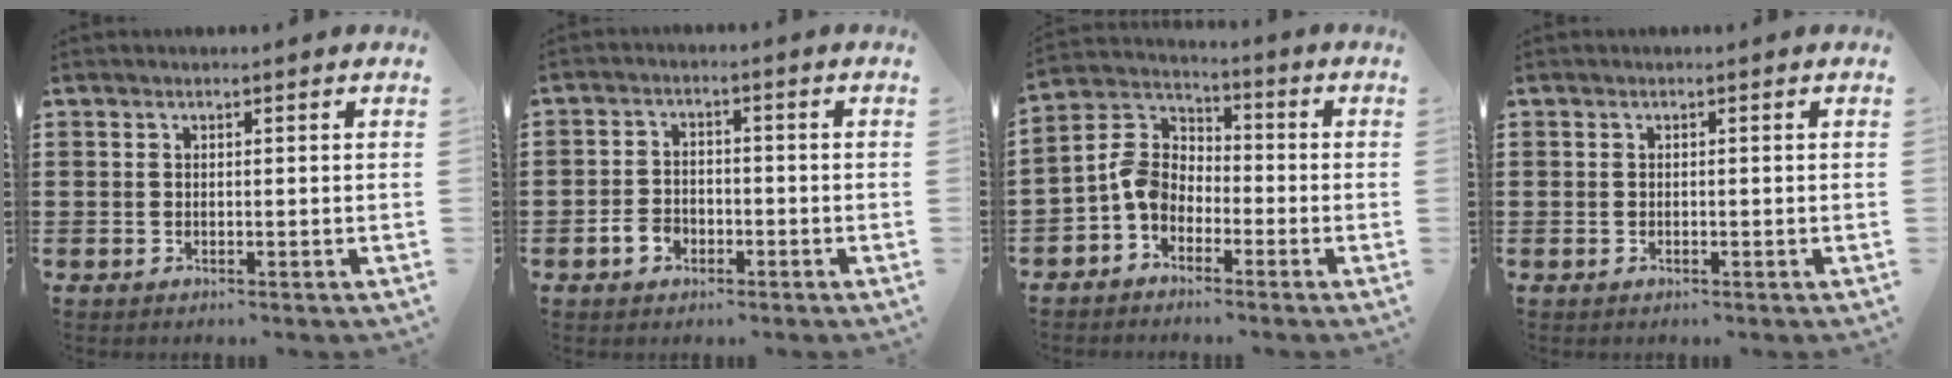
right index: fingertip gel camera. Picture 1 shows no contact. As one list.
[{"total": 3.2, "force": [-1.7, 2.3, 1.5], "torque": [-0.029, 0.007, -0.034]}, {"total": 6.0, "force": [-2.1, 4.6, 3.3], "torque": [-0.106, -0.002, -0.053]}, {"total": 0.0}]